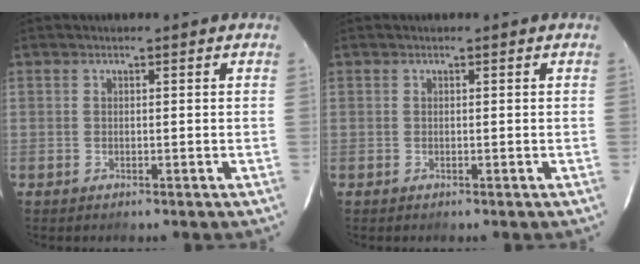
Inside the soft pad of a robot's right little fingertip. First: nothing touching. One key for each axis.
{"total": 0.0}